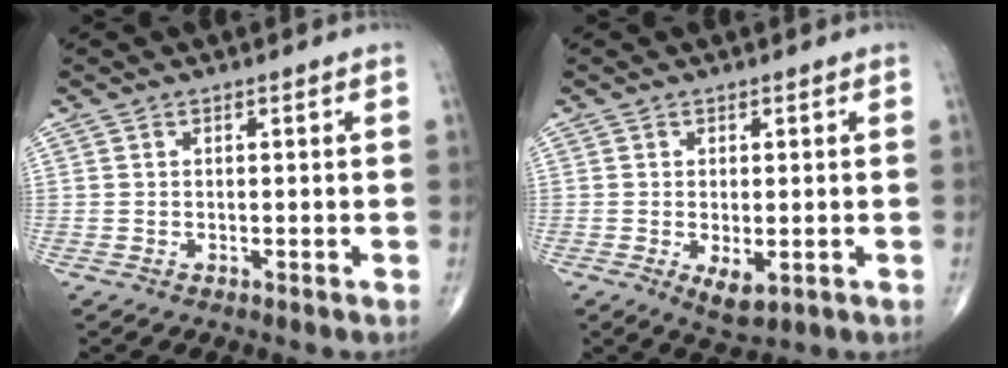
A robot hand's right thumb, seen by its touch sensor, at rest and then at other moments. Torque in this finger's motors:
{"motor_torque": [-0.40, 0.07, 0.31, 0.26, -0.03]}